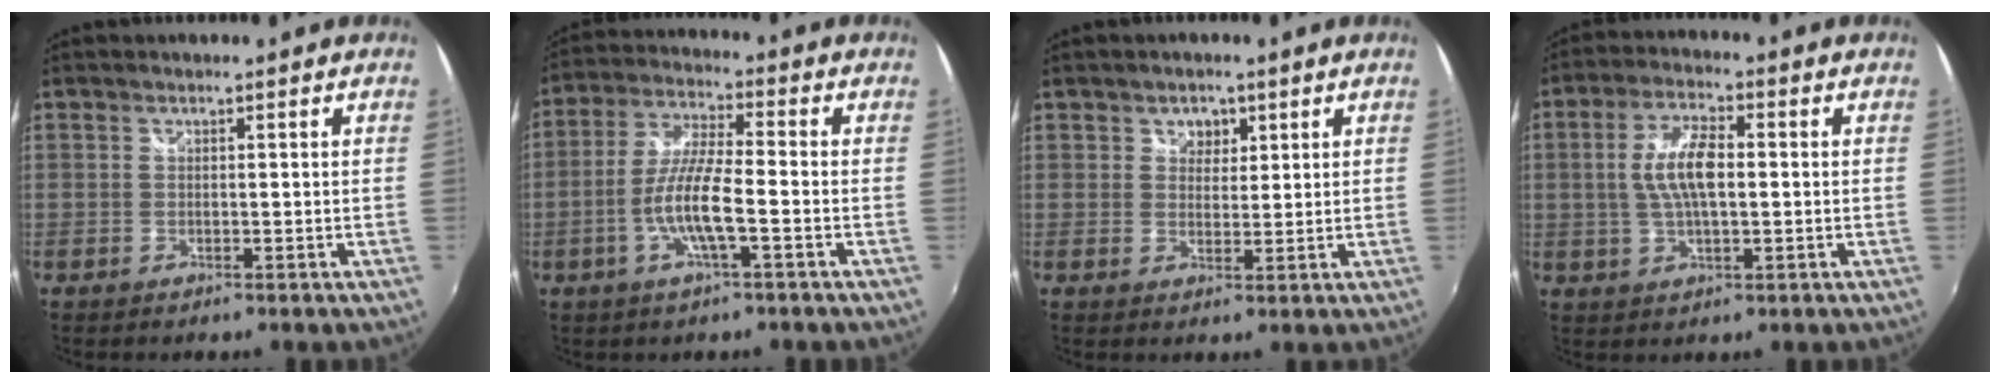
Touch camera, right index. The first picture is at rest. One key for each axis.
{"total": 9.2, "fx": -3.2, "fy": 1.1, "fz": 8.6, "tx": -0.179, "ty": -0.002, "tz": -0.061}
{"total": 3.0, "fx": 1.4, "fy": 2.5, "fz": 0.8, "tx": -0.004, "ty": 0.006, "tz": 0.024}
{"total": 8.3, "fx": 0.2, "fy": 3.1, "fz": 7.6, "tx": -0.150, "ty": 0.008, "tz": 0.005}